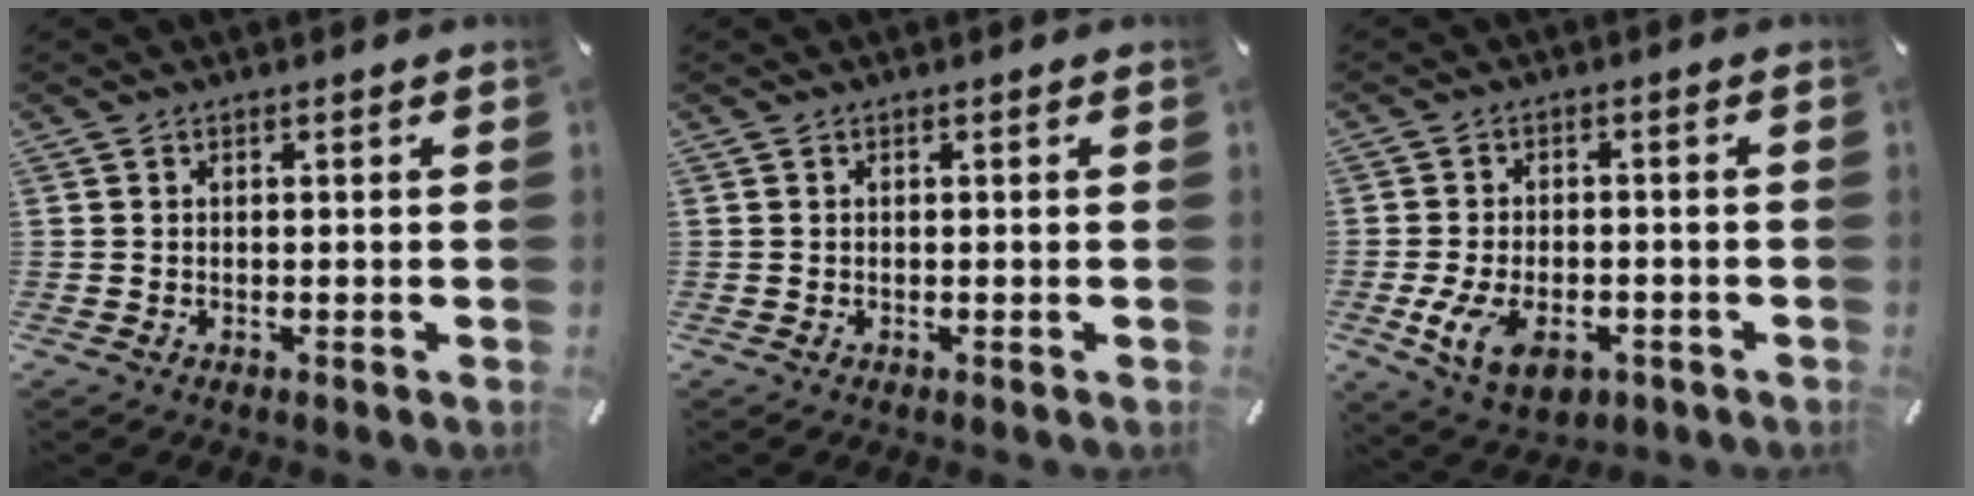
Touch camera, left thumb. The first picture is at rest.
{"total": 0.0}
{"total": 9.1, "force": [-3.4, 5.4, 6.5], "torque": [-0.147, 0.002, -0.059]}